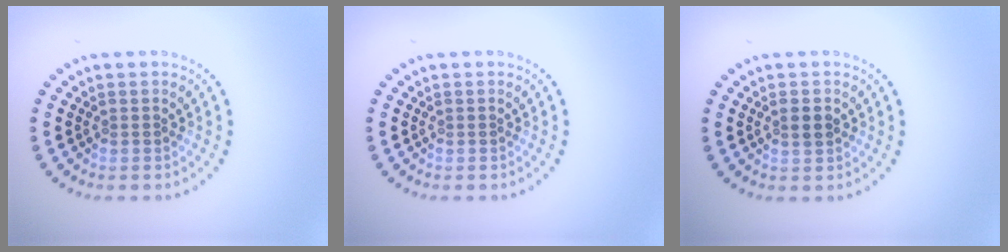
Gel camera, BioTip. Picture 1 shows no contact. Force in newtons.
{"total": 0.0}
{"total": 1.2, "press": 1.2, "slide": 0.1}